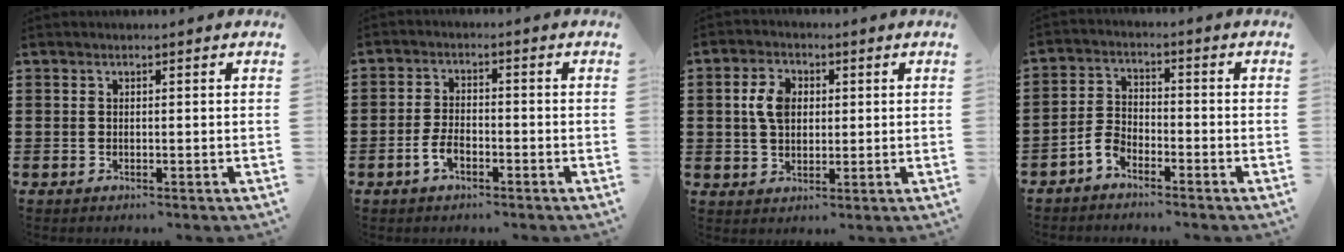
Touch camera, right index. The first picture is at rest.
{"total": 3.5, "force": [-1.8, 1.7, 2.4], "torque": [-0.058, -0.001, -0.037]}
{"total": 5.2, "force": [0.9, 3.5, 3.7], "torque": [-0.090, 0.011, 0.011]}
{"total": 3.7, "force": [-2.8, 1.6, 1.6], "torque": [-0.048, 0.003, -0.061]}